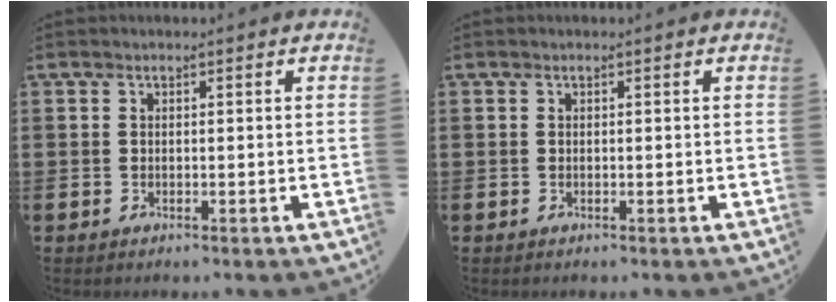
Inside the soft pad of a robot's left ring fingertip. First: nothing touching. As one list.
[{"total": 0.0}]